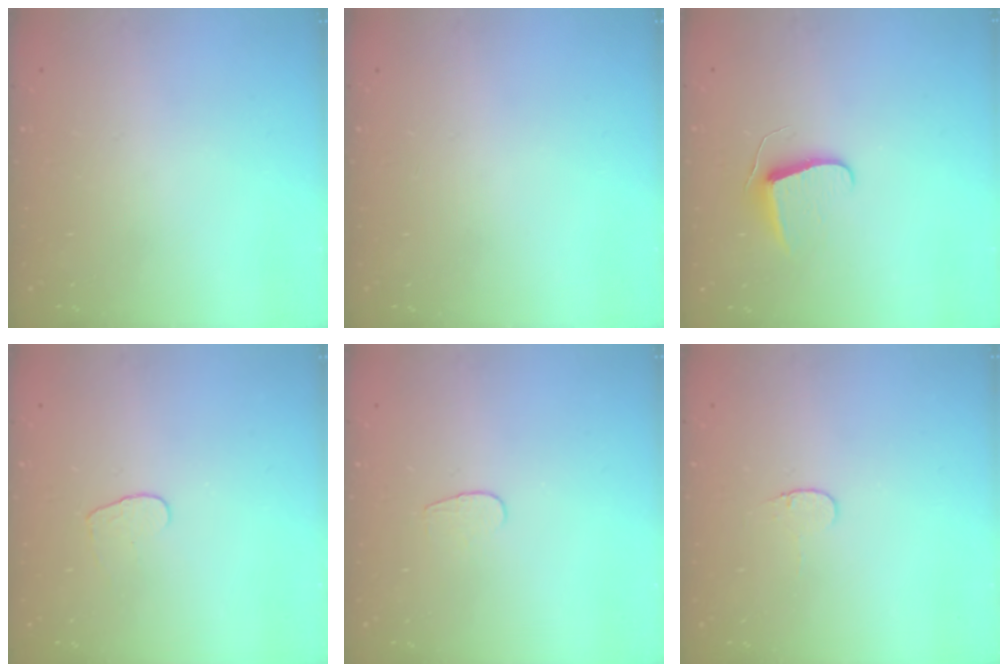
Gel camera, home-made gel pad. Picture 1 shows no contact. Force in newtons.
{"total": 0.0}
{"total": 7.5, "press": 7.4, "slide": 0.6}
{"total": 4.4, "press": 4.4, "slide": 0.3}
{"total": 3.6, "press": 3.6, "slide": 0.3}
{"total": 3.4, "press": 3.4, "slide": 0.4}